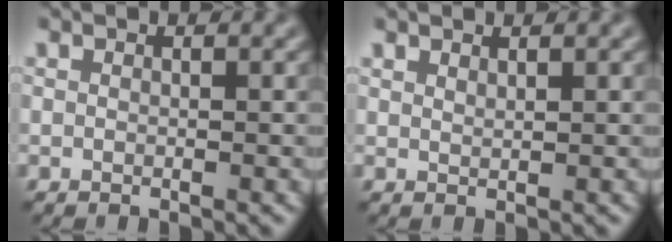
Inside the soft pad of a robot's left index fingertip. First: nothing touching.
{"total": 0.7, "force": [0.6, 0.0, 0.1], "torque": [0.000, 0.002, 0.012]}